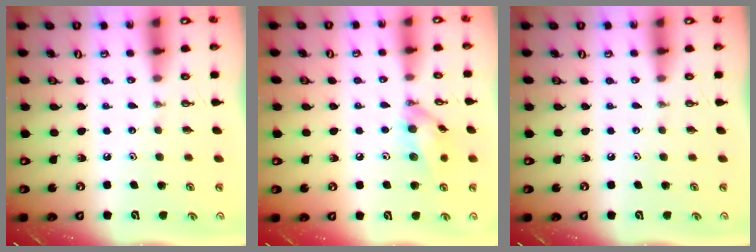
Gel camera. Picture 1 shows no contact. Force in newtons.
{"total": 11.3, "press": 11.3, "slide": 0.7}
{"total": 0.0}